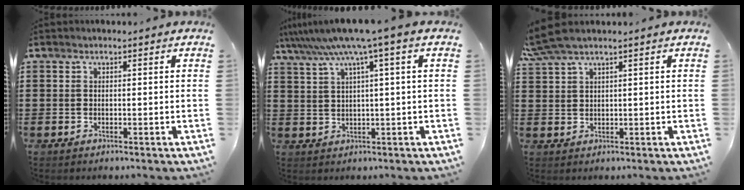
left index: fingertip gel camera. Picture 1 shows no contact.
{"total": 6.4, "force": [3.1, -0.8, 5.5], "torque": [-0.115, -0.019, 0.050]}
{"total": 3.2, "force": [2.1, 0.4, 2.4], "torque": [-0.061, 0.003, 0.036]}